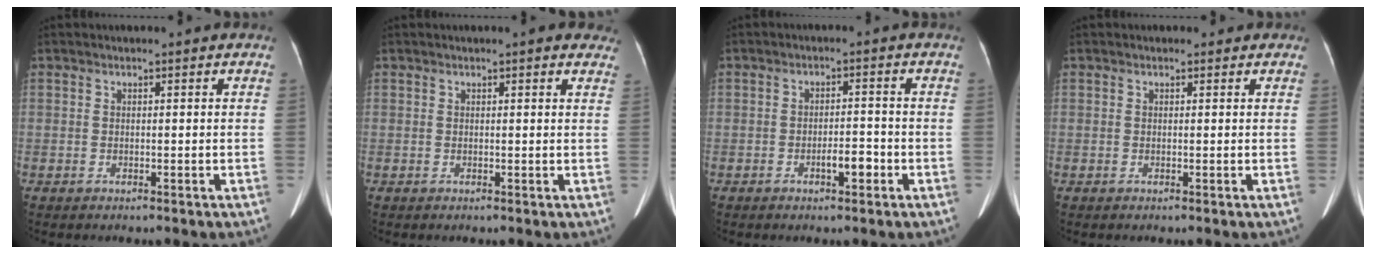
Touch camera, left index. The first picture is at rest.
{"total": 4.3, "force": [3.5, 1.1, 2.2], "torque": [-0.013, 0.007, 0.025]}
{"total": 3.1, "force": [-1.6, 0.9, 2.5], "torque": [-0.039, 0.003, -0.025]}
{"total": 0.8, "force": [0.5, 0.7, 0.1], "torque": [0.001, 0.003, 0.000]}